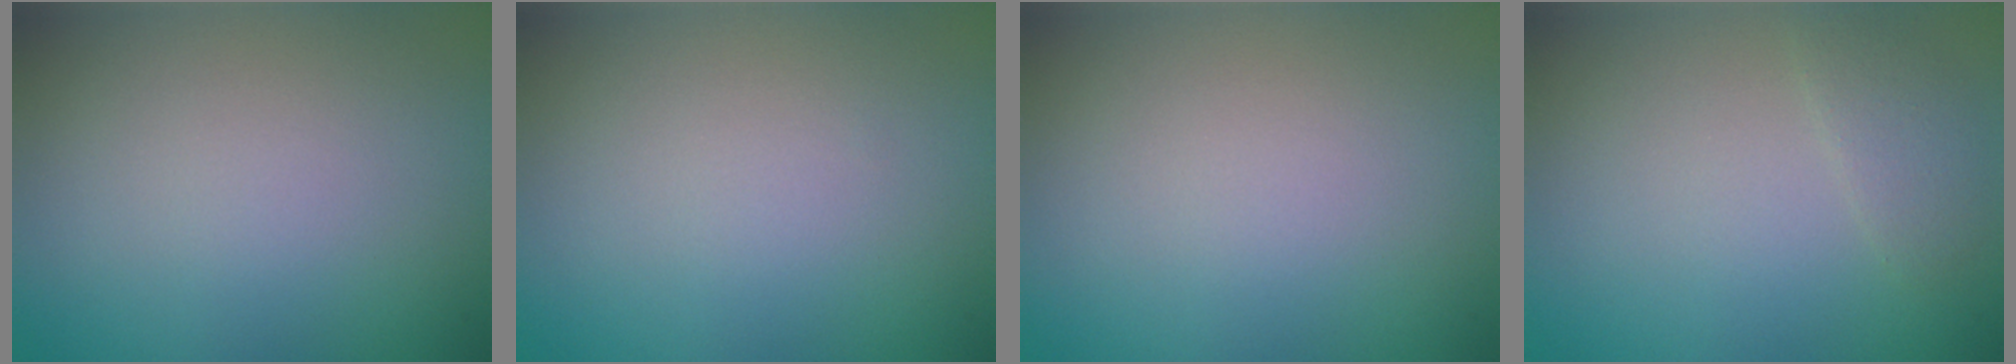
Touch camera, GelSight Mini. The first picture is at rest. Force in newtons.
{"total": 0.0}
{"total": 0.0}
{"total": 1.3, "press": 1.3, "slide": 0.1}